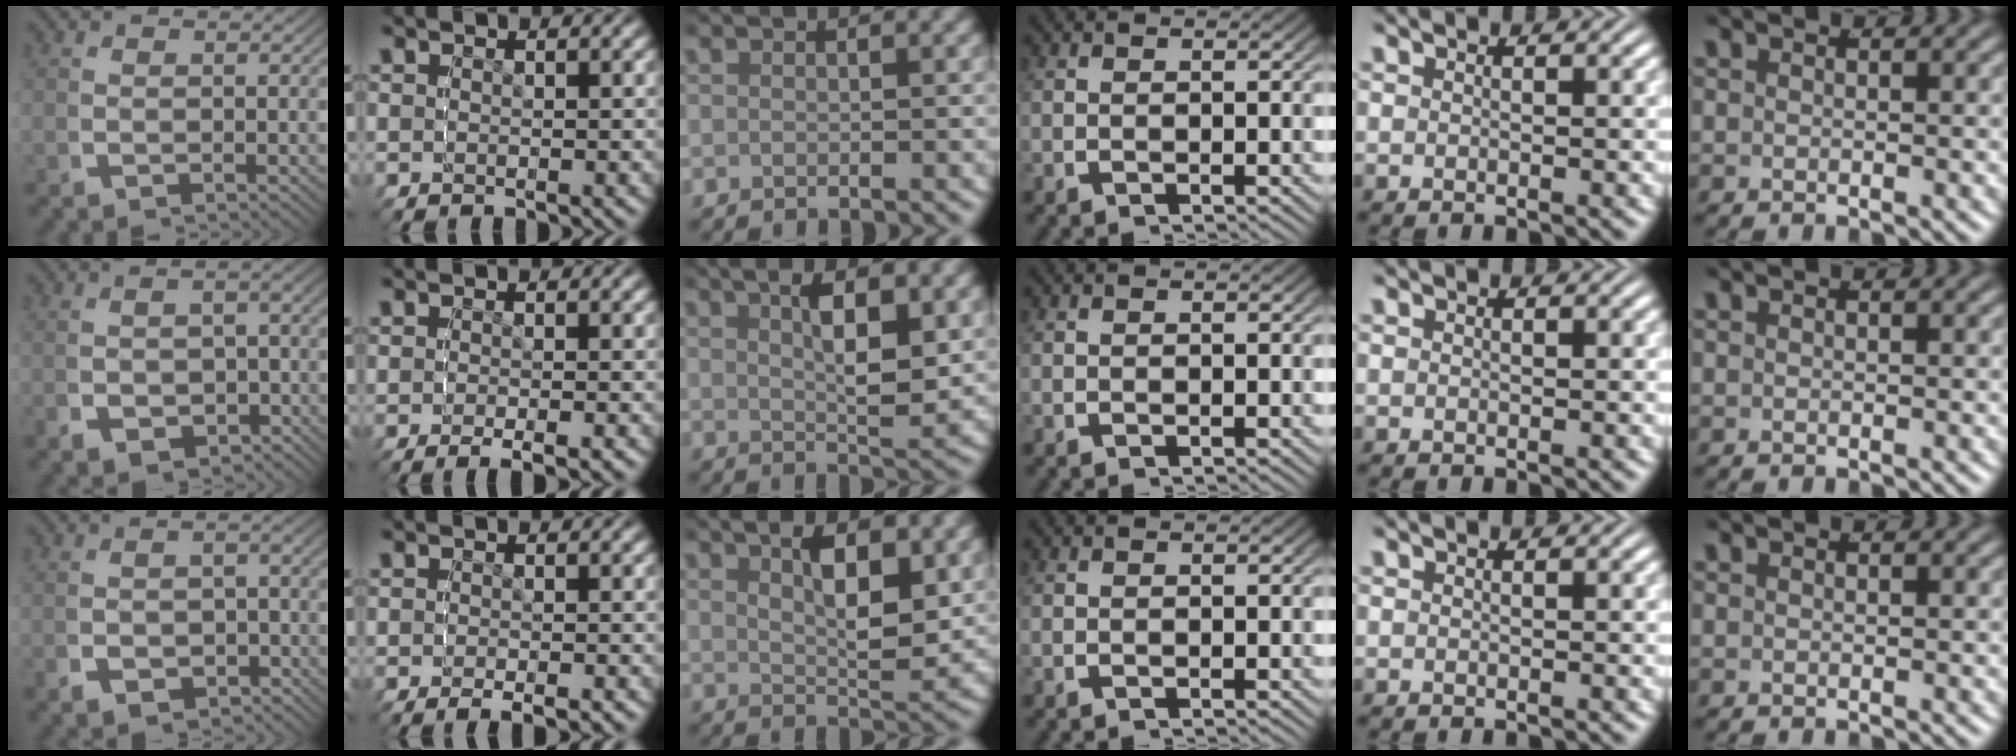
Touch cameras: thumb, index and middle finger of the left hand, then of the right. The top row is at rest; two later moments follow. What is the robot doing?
{"motion": "grasp_and_lifting", "object": "sponge"}